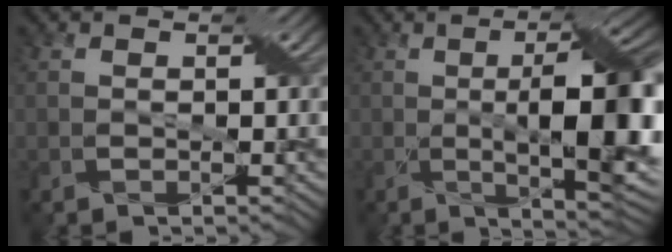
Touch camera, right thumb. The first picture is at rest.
{"total": 13.7, "force": [-0.9, 3.9, 13.1], "torque": [-0.188, 0.004, -0.007]}